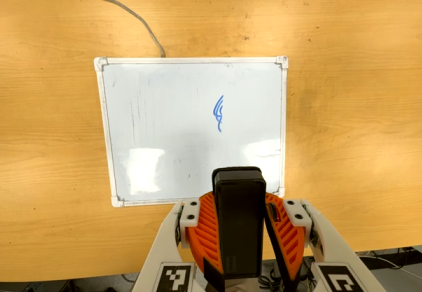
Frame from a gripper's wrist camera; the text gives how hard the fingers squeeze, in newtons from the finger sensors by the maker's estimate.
{"total": 7.3, "left": 8.0, "right": 6.6}